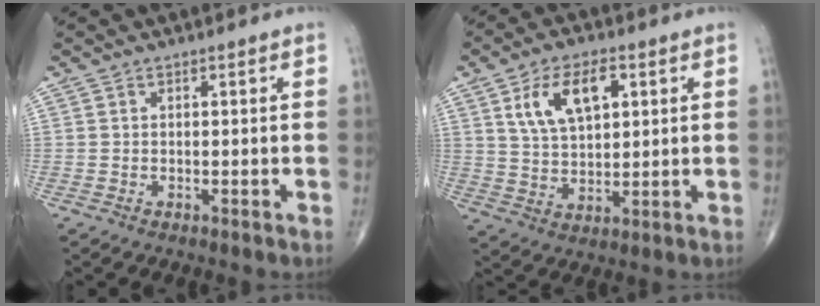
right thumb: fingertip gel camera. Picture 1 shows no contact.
{"total": 10.8, "force": [4.1, 5.9, 8.1], "torque": [-0.131, -0.006, 0.078]}